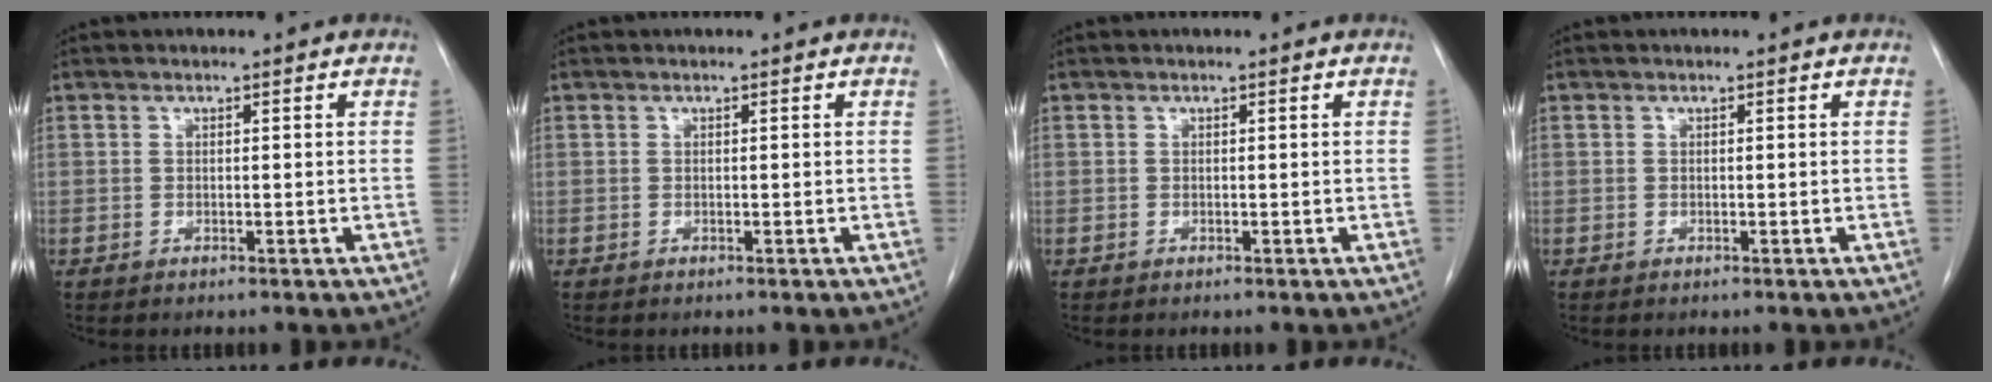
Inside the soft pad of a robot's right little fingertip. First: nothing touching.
{"total": 0.0}
{"total": 0.0}
{"total": 0.0}